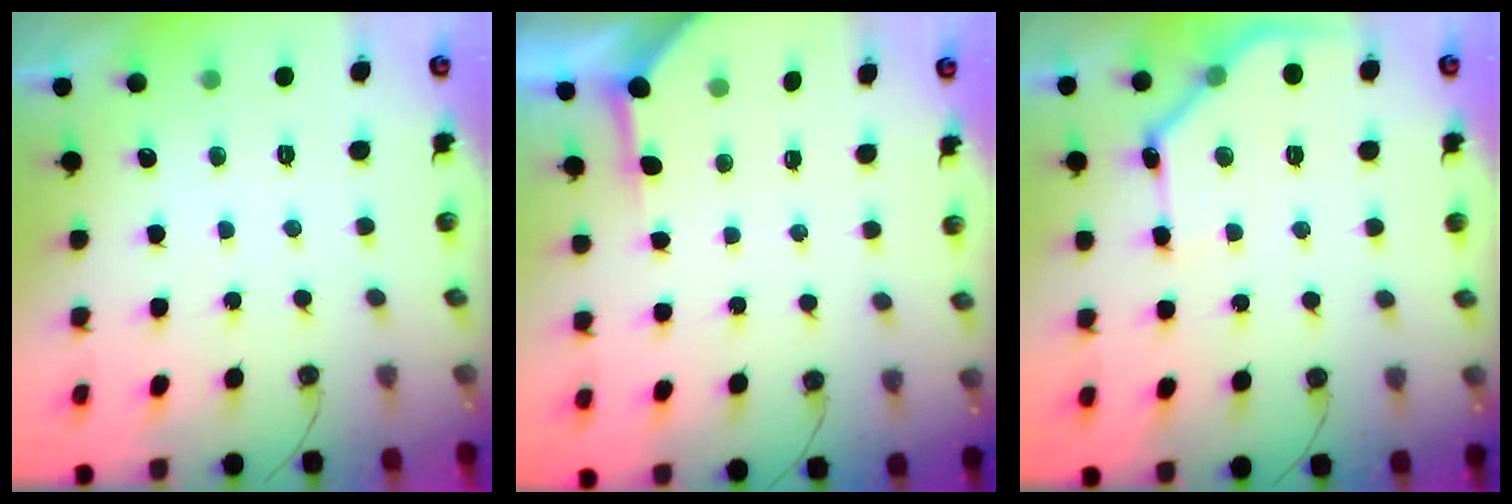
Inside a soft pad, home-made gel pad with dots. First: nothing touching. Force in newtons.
{"total": 3.8, "press": 3.8, "slide": 0.5}
{"total": 12.8, "press": 12.8, "slide": 0.2}